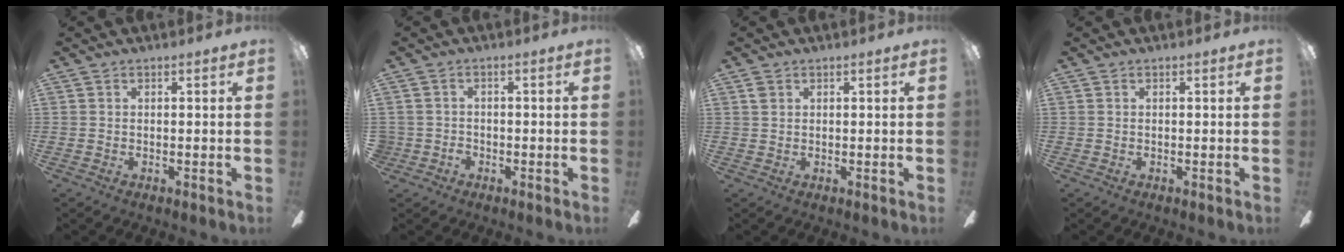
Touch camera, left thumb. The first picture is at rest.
{"total": 2.4, "force": [-1.3, 2.0, 0.4], "torque": [-0.006, 0.002, -0.024]}
{"total": 1.0, "force": [0.5, 0.8, 0.3], "torque": [0.001, -0.002, 0.007]}
{"total": 0.0}